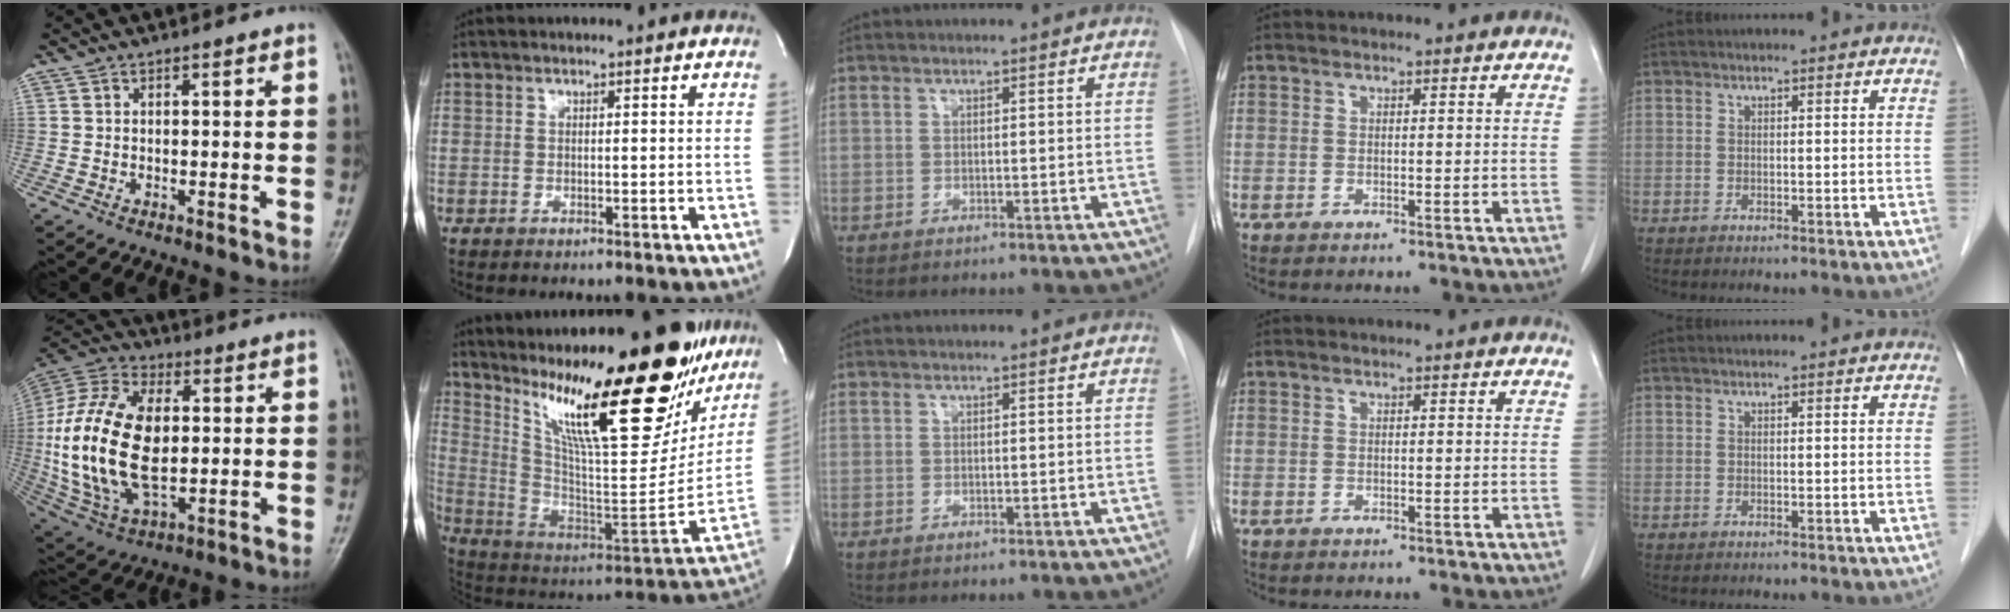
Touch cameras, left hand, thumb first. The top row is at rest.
{"thumb": {"total": 23.0, "force": [0.7, 12.6, 19.2], "torque": [-0.402, -0.004, 0.017]}, "index": {"total": 29.7, "force": [20.9, 6.4, 20.1], "torque": [-0.334, -0.024, 0.321]}}